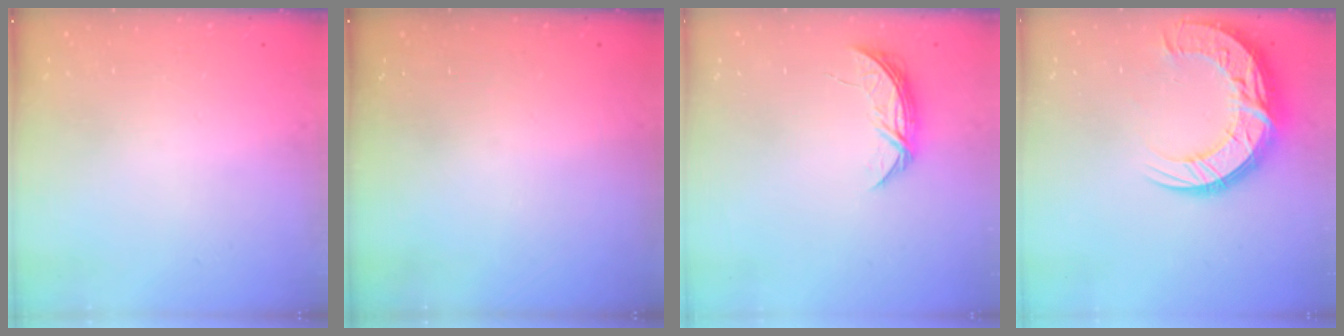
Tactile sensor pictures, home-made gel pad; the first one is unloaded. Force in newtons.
{"total": 0.0}
{"total": 5.4, "press": 5.4, "slide": 0.5}
{"total": 18.8, "press": 18.7, "slide": 1.5}